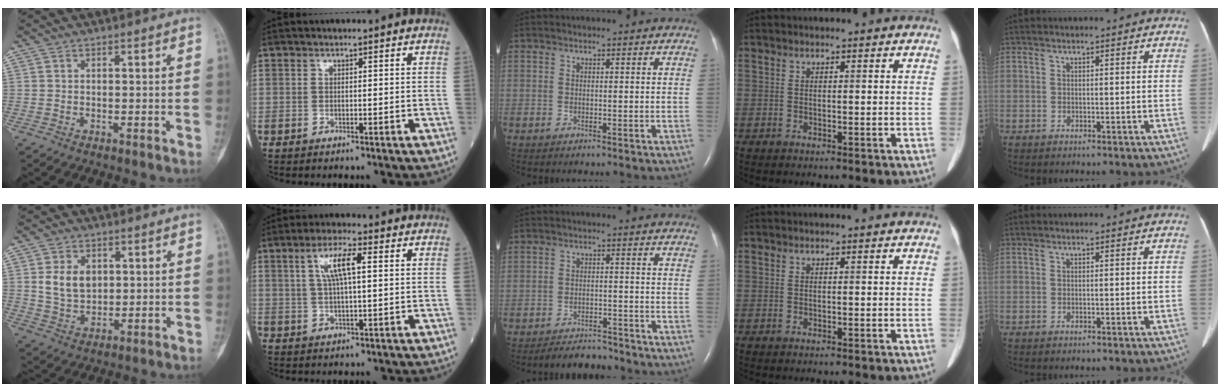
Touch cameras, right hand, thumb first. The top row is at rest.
{"thumb": {"total": 7.3, "force": [1.7, 5.3, 4.7], "torque": [-0.064, -0.011, 0.040]}, "index": {"total": 6.4, "force": [1.9, 1.1, 6.1], "torque": [-0.119, 0.011, 0.038]}, "middle": {"total": 4.6, "force": [-4.5, 1.0, 0.2], "torque": [-0.006, -0.009, -0.073]}}